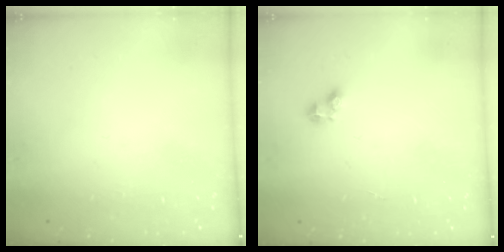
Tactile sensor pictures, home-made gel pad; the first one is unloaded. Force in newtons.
{"total": 2.5, "press": 2.5, "slide": 0.2}